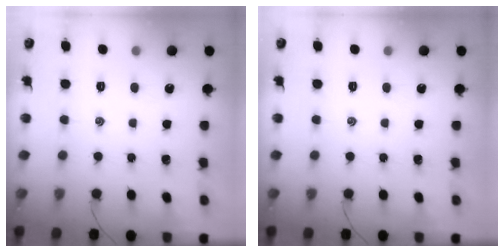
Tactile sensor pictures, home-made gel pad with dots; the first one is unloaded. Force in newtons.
{"total": 0.0}